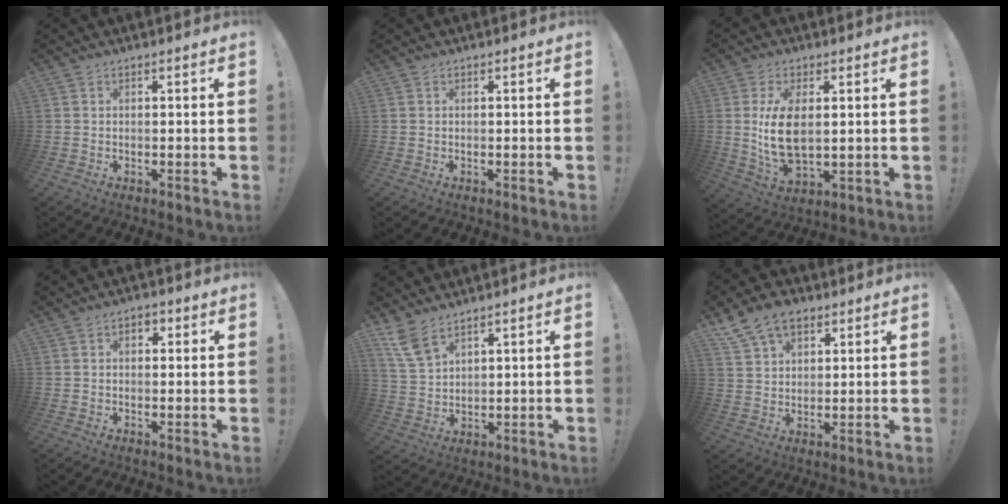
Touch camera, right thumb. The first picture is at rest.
{"total": 0.0}
{"total": 11.6, "force": [1.4, 6.4, 9.6], "torque": [-0.187, -0.015, 0.025]}
{"total": 2.6, "force": [0.5, 1.9, 1.8], "torque": [-0.021, 0.003, 0.007]}
{"total": 7.9, "force": [5.9, 3.4, 4.0], "torque": [-0.076, -0.028, 0.116]}
{"total": 10.3, "force": [6.4, 6.5, 4.7], "torque": [-0.085, -0.024, 0.125]}